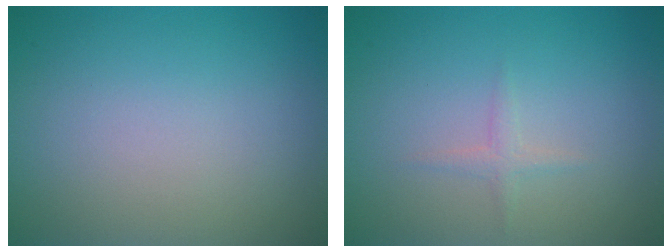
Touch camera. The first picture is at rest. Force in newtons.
{"total": 0.9, "press": 0.9, "slide": 0.0}